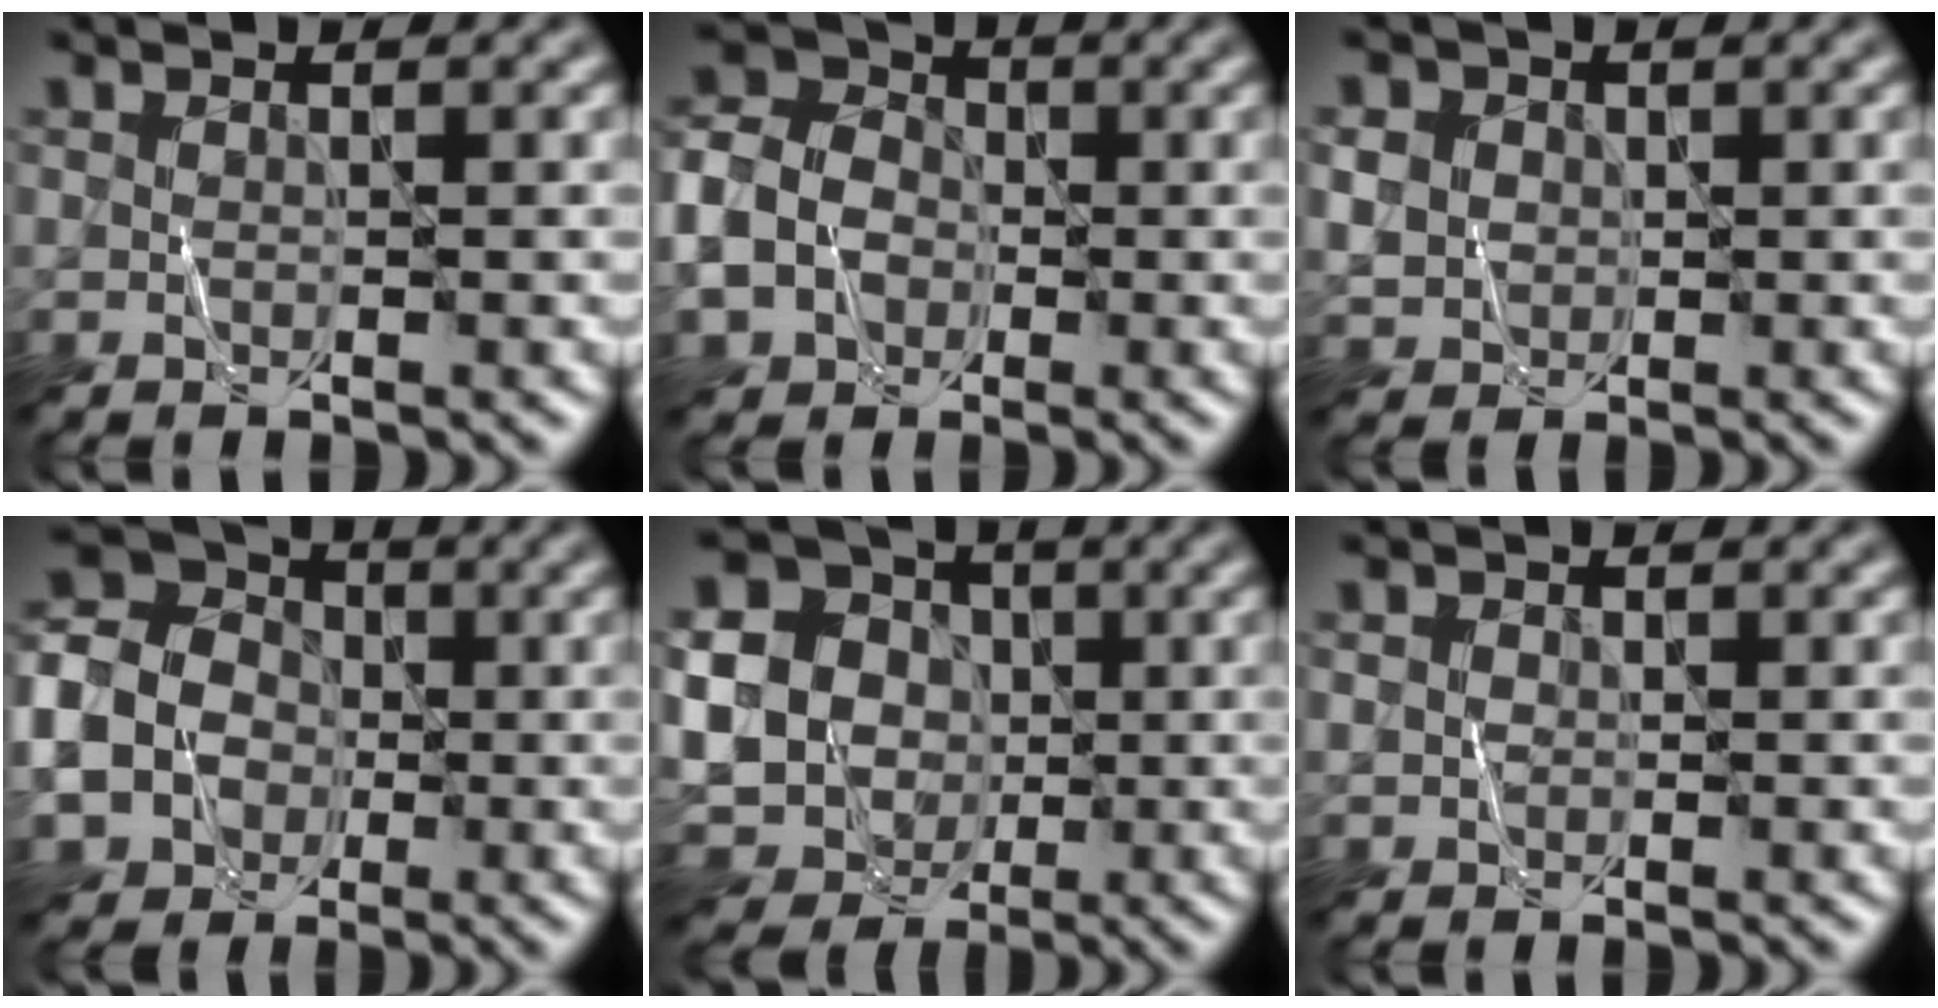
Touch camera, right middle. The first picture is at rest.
{"total": 9.0, "force": [-2.6, 7.2, 4.8], "torque": [-0.106, -0.019, -0.065]}
{"total": 2.8, "force": [0.4, 2.5, 1.1], "torque": [-0.030, 0.005, 0.011]}
{"total": 14.4, "force": [-3.8, 12.8, 5.5], "torque": [-0.160, -0.017, -0.094]}
{"total": 12.8, "force": [0.0, 11.8, 4.9], "torque": [-0.154, 0.010, -0.014]}
{"total": 0.9, "force": [0.1, 0.8, 0.3], "torque": [-0.001, 0.000, -0.001]}